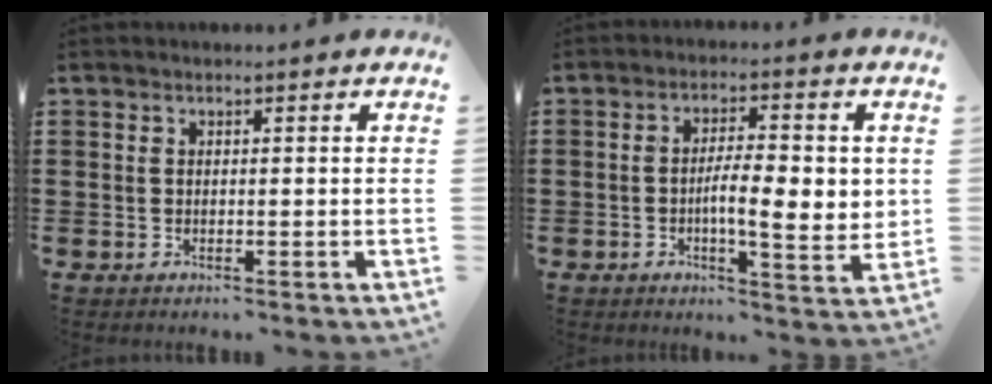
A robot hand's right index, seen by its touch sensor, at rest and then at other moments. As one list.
[{"total": 7.6, "force": [-0.3, 2.2, 7.3], "torque": [-0.115, 0.002, -0.010]}]